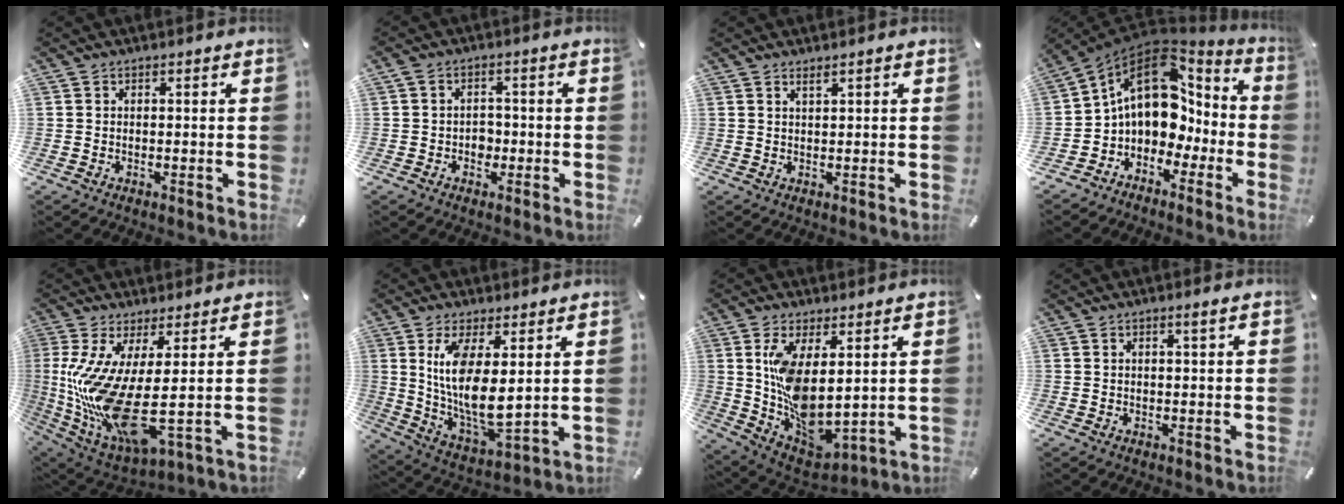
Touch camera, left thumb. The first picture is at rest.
{"total": 3.2, "force": [-0.7, 2.8, 1.3], "torque": [-0.027, 0.004, -0.014]}
{"total": 1.2, "force": [0.8, 0.3, 0.8], "torque": [-0.016, -0.001, 0.015]}
{"total": 15.3, "force": [2.9, 11.8, 9.3], "torque": [-0.149, -0.014, 0.053]}
{"total": 17.8, "force": [0.2, 4.4, 17.3], "torque": [-0.376, -0.043, 0.006]}
{"total": 13.0, "force": [4.5, 5.4, 11.0], "torque": [-0.218, -0.038, 0.081]}
{"total": 11.9, "force": [3.4, 6.1, 9.6], "torque": [-0.182, -0.044, 0.077]}
{"total": 1.1, "force": [0.4, 0.1, 1.0], "torque": [-0.020, 0.002, 0.006]}